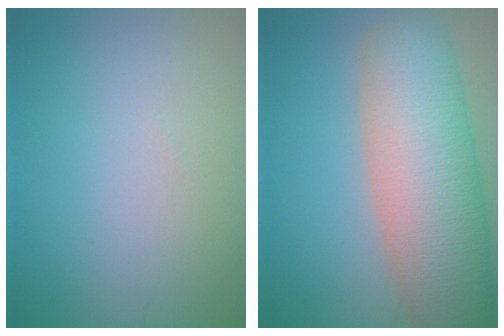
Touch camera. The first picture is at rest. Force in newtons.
{"total": 12.1, "press": 12.1, "slide": 0.7}